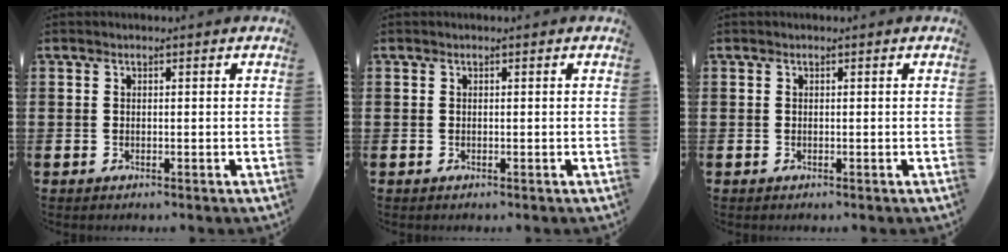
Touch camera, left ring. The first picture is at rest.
{"total": 0.0}
{"total": 0.0}